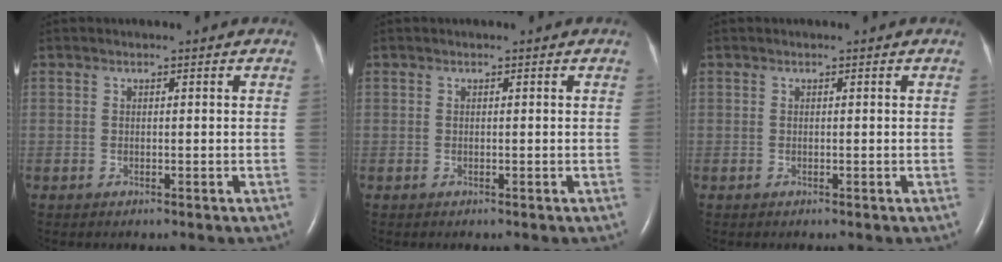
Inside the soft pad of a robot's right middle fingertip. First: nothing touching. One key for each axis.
{"total": 0.0}
{"total": 0.0}